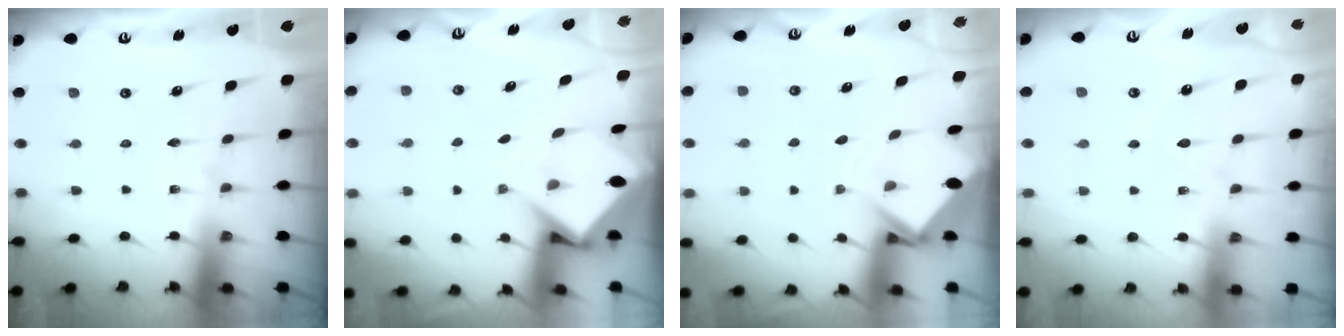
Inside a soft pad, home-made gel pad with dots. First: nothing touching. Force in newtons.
{"total": 6.2, "press": 6.2, "slide": 0.5}
{"total": 3.9, "press": 3.9, "slide": 0.2}
{"total": 4.2, "press": 4.2, "slide": 0.5}